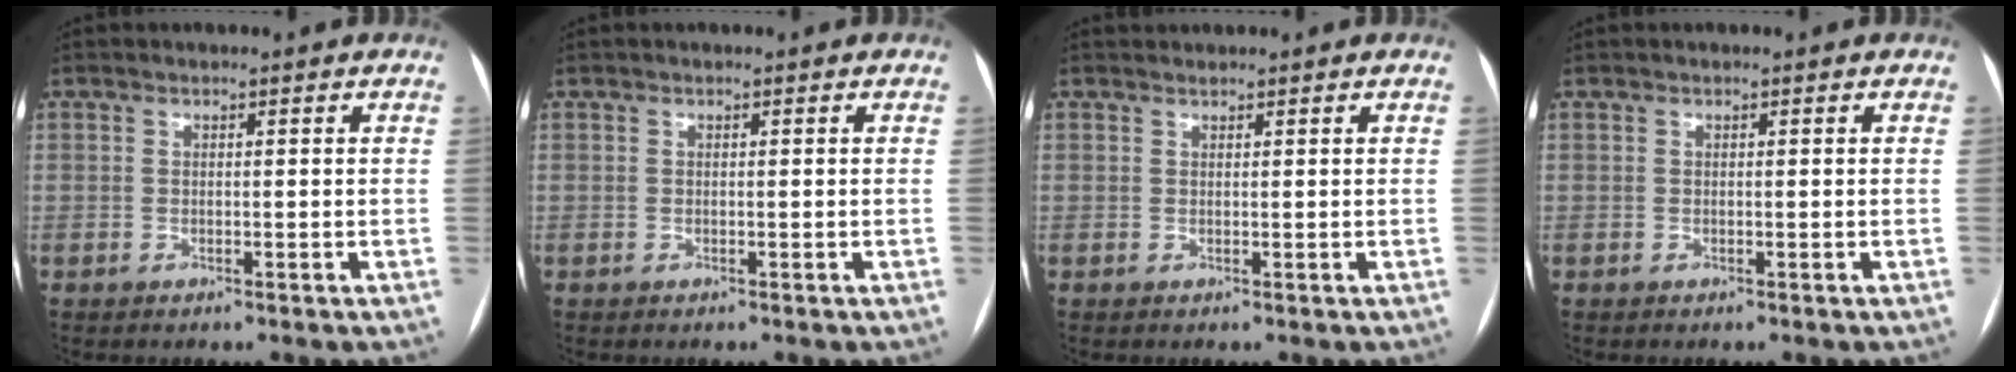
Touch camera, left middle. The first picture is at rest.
{"total": 0.0}
{"total": 0.8, "force": [0.8, 0.1, 0.0], "torque": [-0.006, 0.015, 0.018]}
{"total": 0.0}